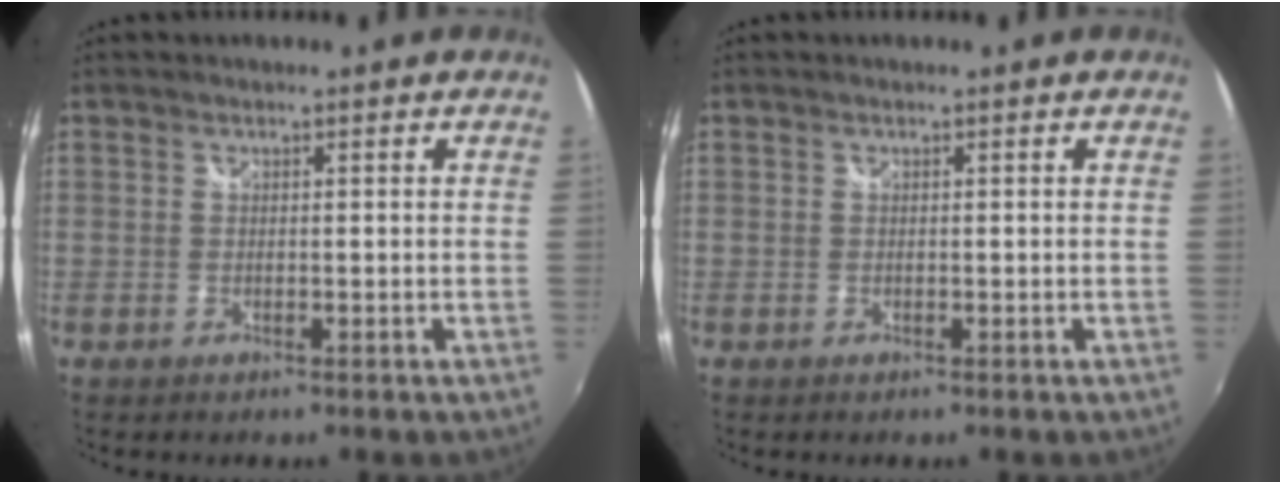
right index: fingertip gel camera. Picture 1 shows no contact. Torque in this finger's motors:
{"motor_torque": [0.00, 0.00, 0.00, 0.00]}